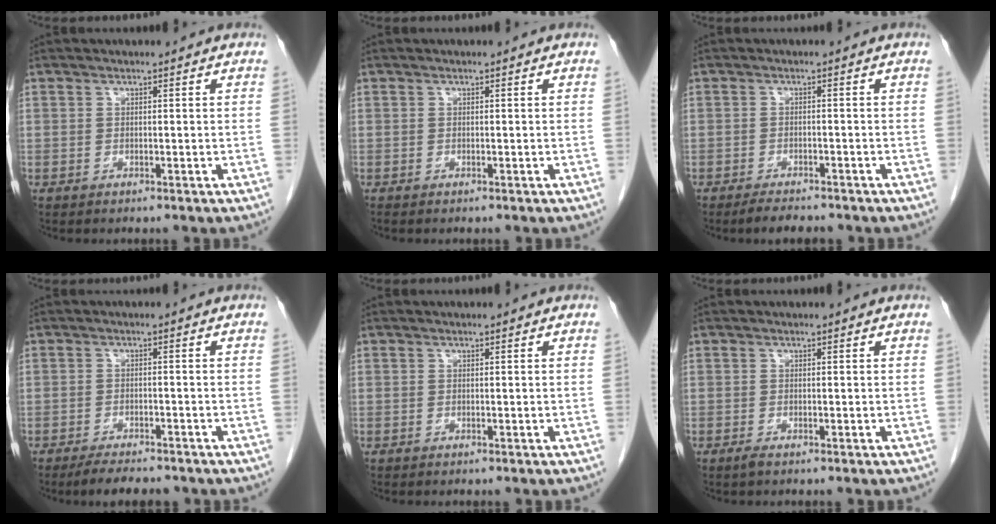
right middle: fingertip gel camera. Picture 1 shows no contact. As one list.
[{"total": 0.0}, {"total": 3.8, "force": [-3.3, 1.0, 1.6], "torque": [-0.029, -0.006, -0.051]}, {"total": 5.7, "force": [-4.9, 1.4, 2.5], "torque": [-0.038, -0.009, -0.075]}, {"total": 0.0}, {"total": 0.8, "force": [-0.6, 0.1, 0.5], "torque": [-0.013, -0.002, -0.010]}]